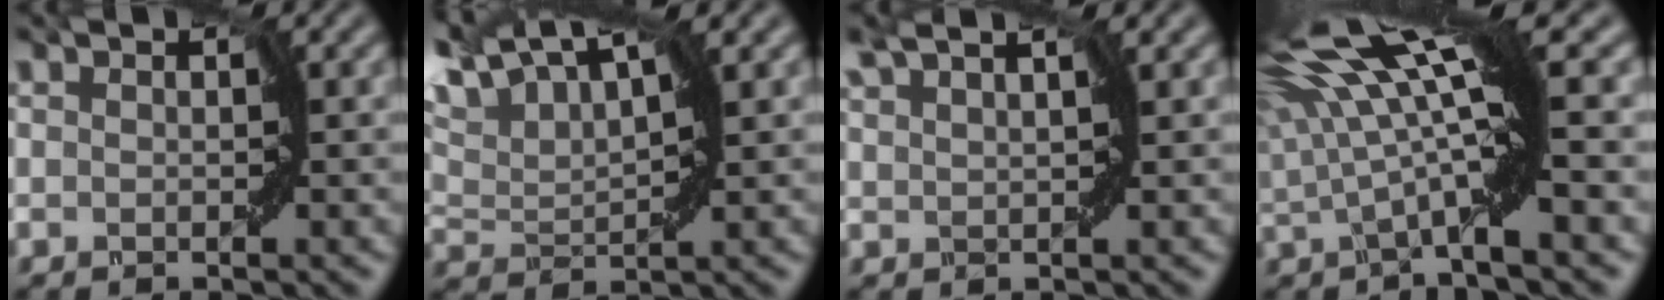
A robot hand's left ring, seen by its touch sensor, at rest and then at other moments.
{"total": 7.8, "force": [6.8, 1.5, 3.4], "torque": [-0.096, 0.029, 0.116]}
{"total": 2.3, "force": [1.8, -0.2, 1.4], "torque": [-0.029, 0.008, 0.030]}
{"total": 8.5, "force": [2.7, 1.2, 8.0], "torque": [-0.151, 0.004, 0.044]}